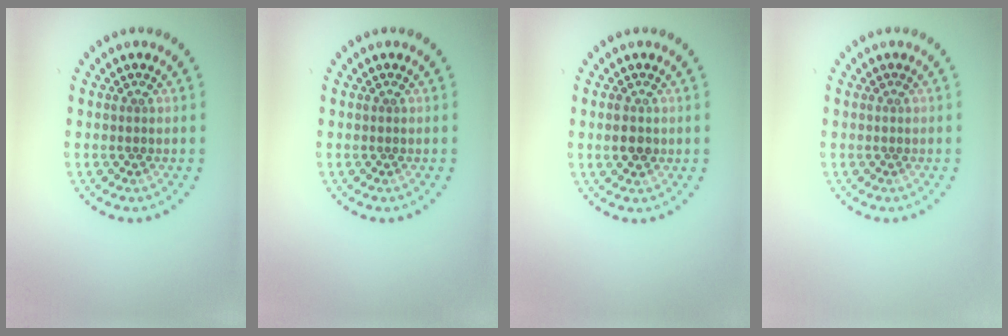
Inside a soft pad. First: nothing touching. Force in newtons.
{"total": 0.0}
{"total": 2.2, "press": 2.2, "slide": 0.2}
{"total": 0.0}